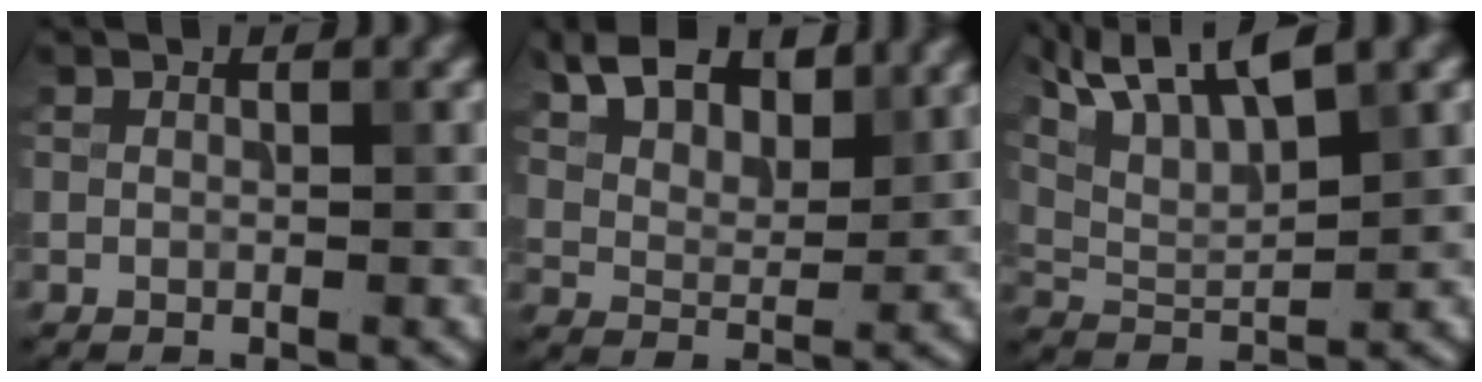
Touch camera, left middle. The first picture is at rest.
{"total": 6.5, "force": [4.6, 3.1, 3.4], "torque": [-0.072, 0.004, 0.077]}
{"total": 8.6, "force": [5.5, 2.4, 6.1], "torque": [-0.121, 0.018, 0.100]}